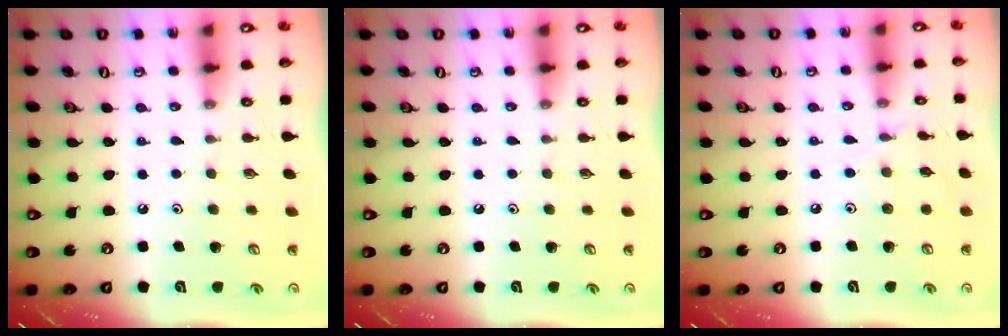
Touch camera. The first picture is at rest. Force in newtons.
{"total": 0.0}
{"total": 5.8, "press": 5.8, "slide": 0.7}